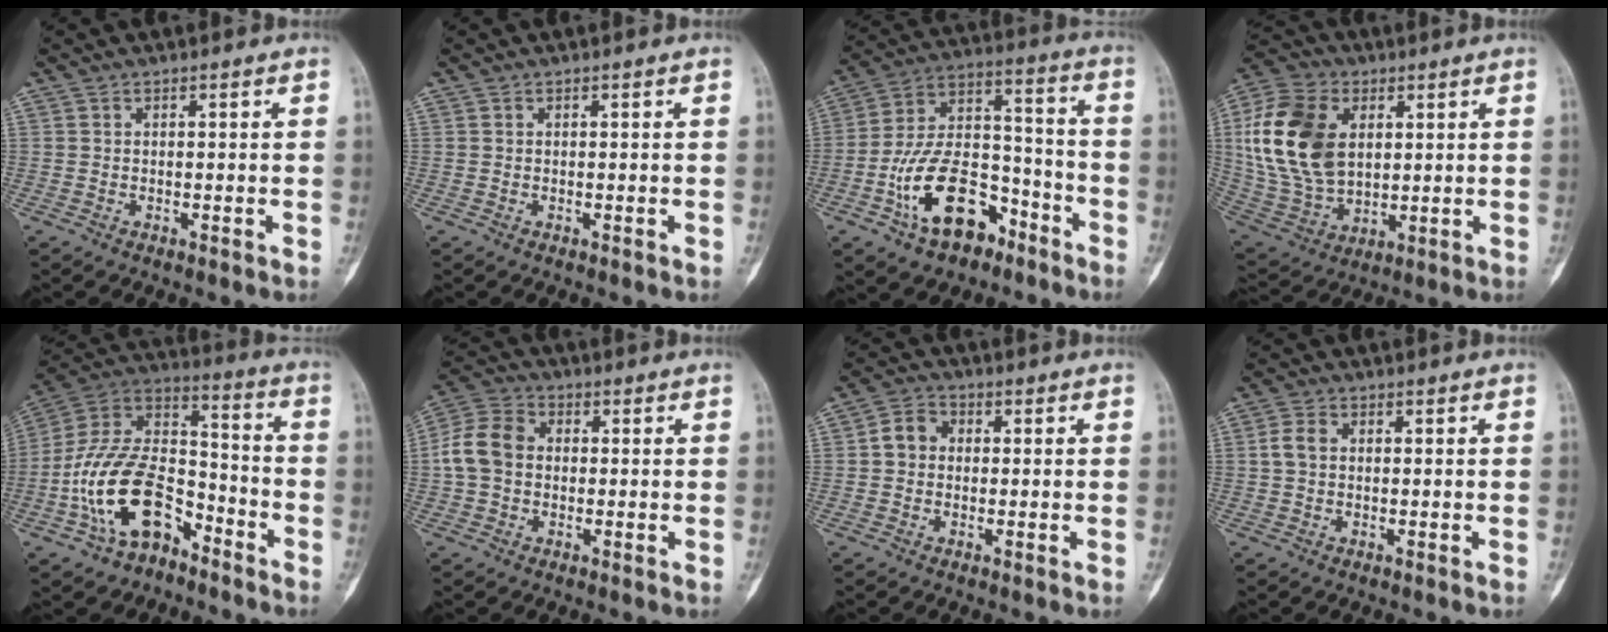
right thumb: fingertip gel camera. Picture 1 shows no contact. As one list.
[{"total": 0.0}, {"total": 17.7, "force": [-9.0, 10.1, 11.4], "torque": [-0.179, 0.085, -0.156]}, {"total": 19.9, "force": [4.0, 13.3, 14.3], "torque": [-0.283, -0.006, 0.083]}, {"total": 19.6, "force": [-9.2, 11.5, 12.9], "torque": [-0.217, 0.087, -0.169]}, {"total": 8.6, "force": [0.0, 6.8, 5.3], "torque": [-0.104, 0.028, -0.012]}, {"total": 5.9, "force": [0.2, 5.2, 2.8], "torque": [-0.029, 0.017, -0.010]}, {"total": 3.2, "force": [0.2, 2.3, 2.2], "torque": [-0.048, 0.008, 0.000]}]